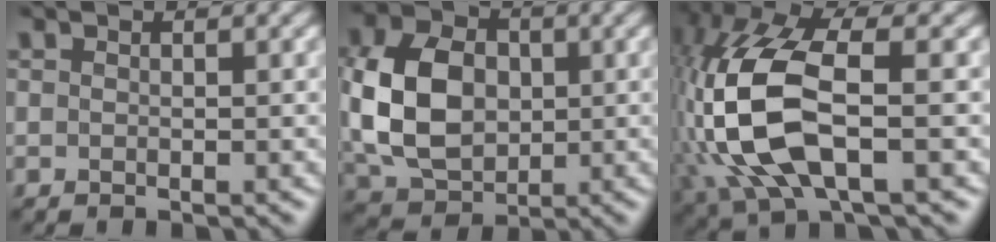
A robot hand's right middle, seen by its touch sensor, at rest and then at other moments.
{"total": 8.8, "force": [0.4, 6.6, 5.7], "torque": [-0.135, 0.010, 0.003]}
{"total": 11.1, "force": [-1.7, 5.0, 9.8], "torque": [-0.238, 0.008, -0.036]}